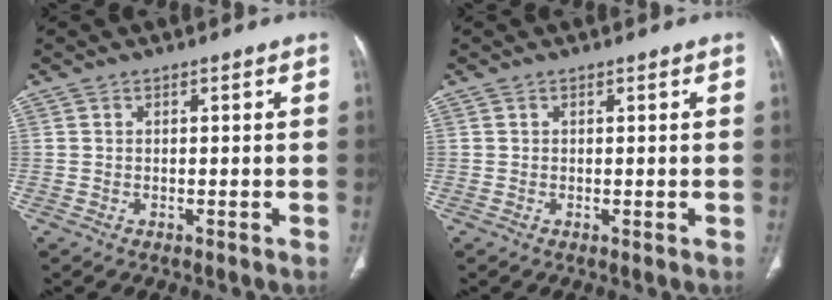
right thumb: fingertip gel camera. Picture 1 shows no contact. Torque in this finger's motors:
{"motor_torque": [-0.13, -0.07, -0.06, 0.55, 0.06]}